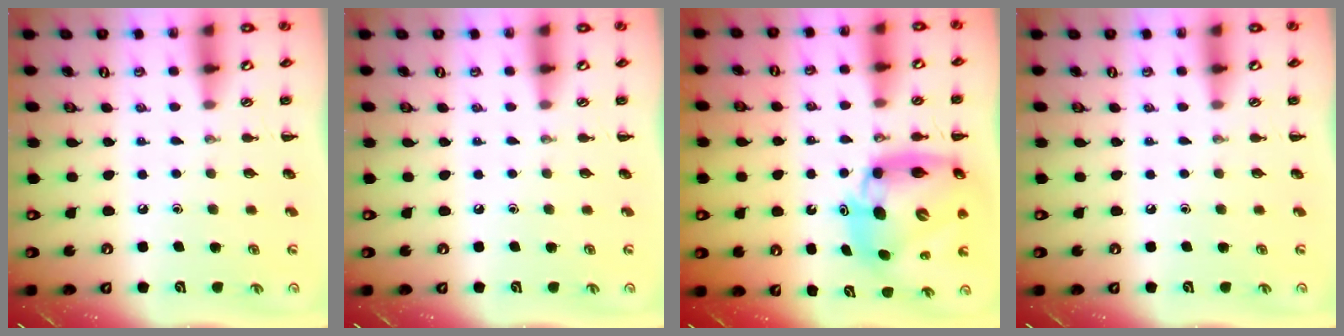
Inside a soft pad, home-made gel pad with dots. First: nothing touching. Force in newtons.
{"total": 0.0}
{"total": 14.0, "press": 13.4, "slide": 4.1}
{"total": 0.0}